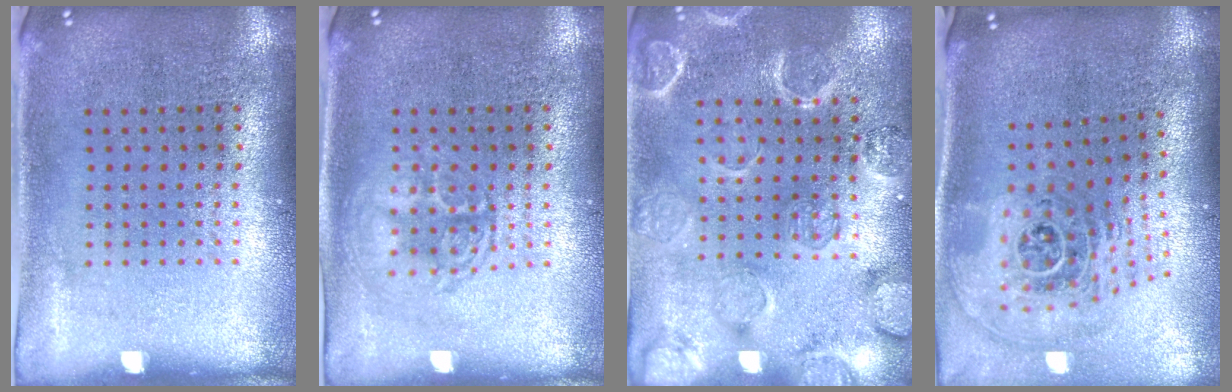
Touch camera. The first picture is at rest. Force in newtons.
{"total": 1.3, "press": 1.3, "slide": 0.1}
{"total": 2.4, "press": 2.4, "slide": 0.4}
{"total": 2.4, "press": 1.7, "slide": 1.7}